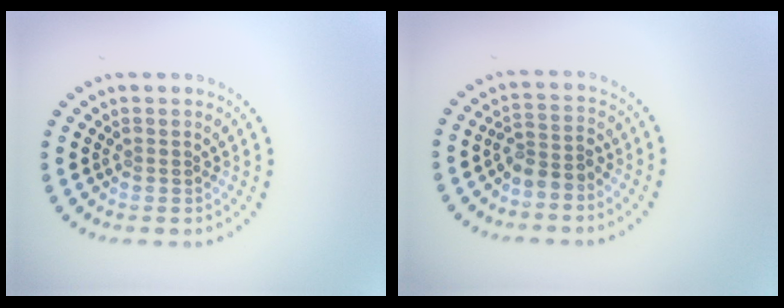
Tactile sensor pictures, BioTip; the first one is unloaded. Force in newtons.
{"total": 2.4, "press": 1.9, "slide": 1.5}